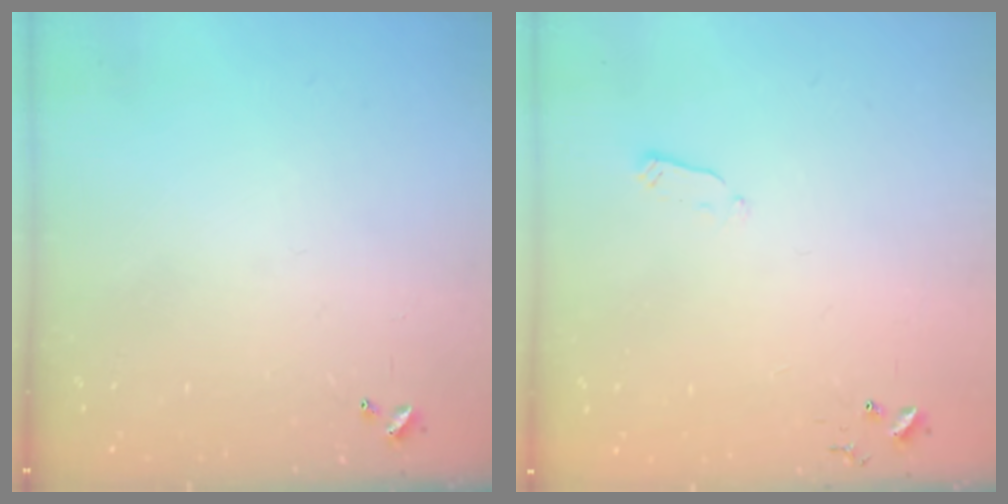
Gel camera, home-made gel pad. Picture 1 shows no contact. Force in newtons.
{"total": 2.7, "press": 2.6, "slide": 0.4}